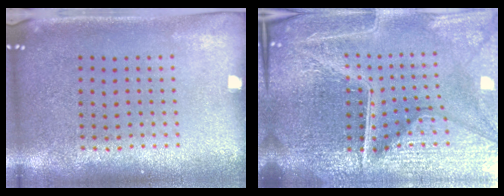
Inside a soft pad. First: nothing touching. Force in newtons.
{"total": 7.1, "press": 6.3, "slide": 3.4}